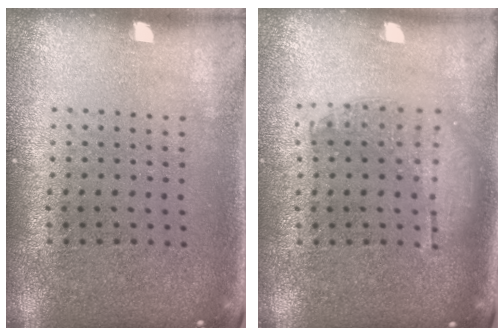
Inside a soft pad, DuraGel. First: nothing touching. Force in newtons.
{"total": 1.1, "press": 1.0, "slide": 0.4}